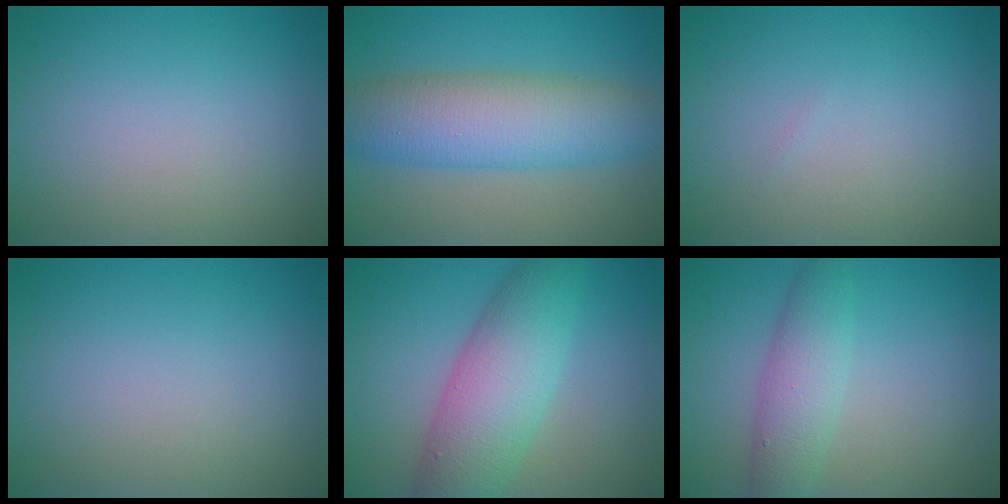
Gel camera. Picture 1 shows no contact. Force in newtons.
{"total": 7.9, "press": 7.9, "slide": 0.1}
{"total": 0.0}
{"total": 0.0}
{"total": 7.5, "press": 7.5, "slide": 0.1}
{"total": 3.8, "press": 3.8, "slide": 0.1}